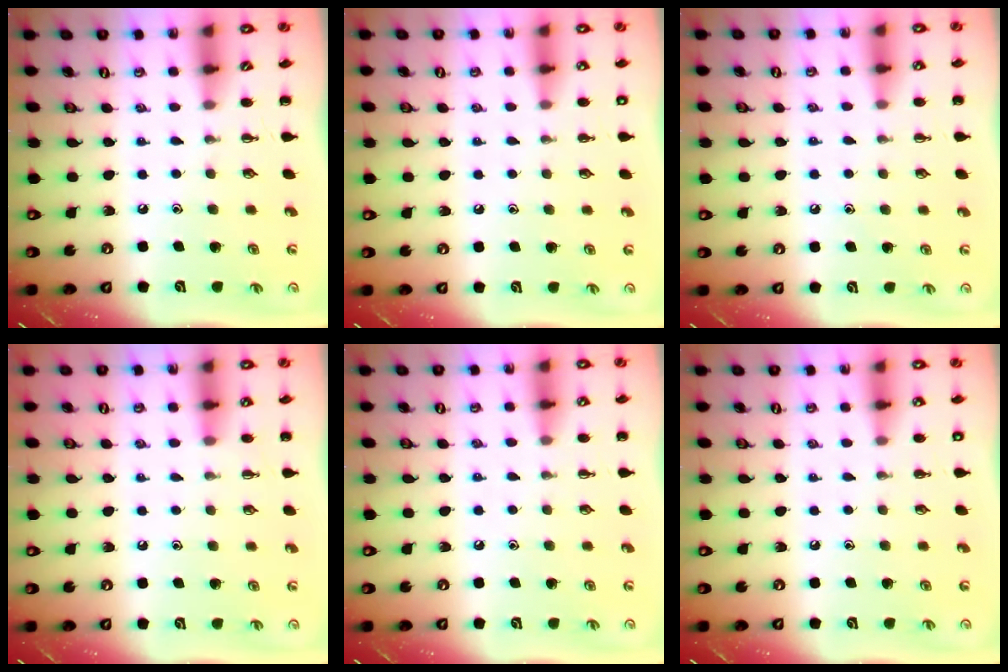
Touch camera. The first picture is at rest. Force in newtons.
{"total": 1.9, "press": 1.9, "slide": 0.2}
{"total": 6.4, "press": 6.2, "slide": 1.8}
{"total": 3.9, "press": 3.7, "slide": 1.2}
{"total": 6.5, "press": 6.1, "slide": 2.2}
{"total": 1.9, "press": 1.9, "slide": 0.2}